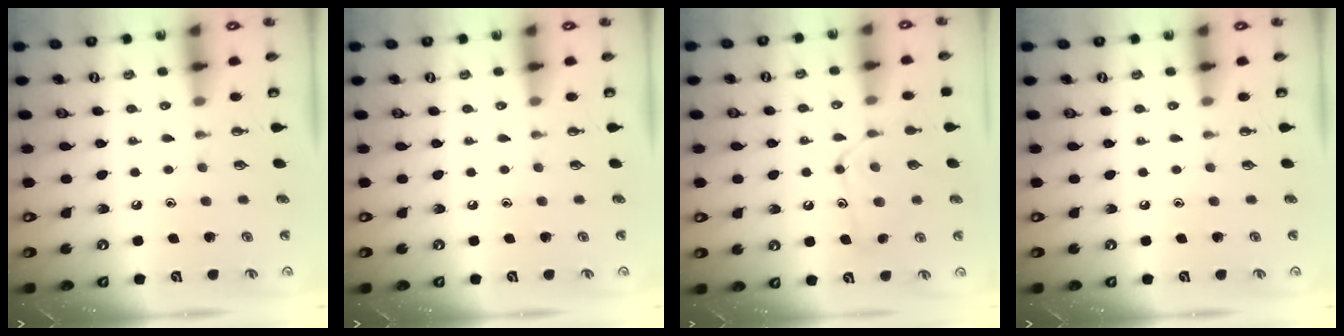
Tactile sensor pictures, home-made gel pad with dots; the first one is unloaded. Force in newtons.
{"total": 0.0}
{"total": 13.3, "press": 13.3, "slide": 1.0}
{"total": 0.0}